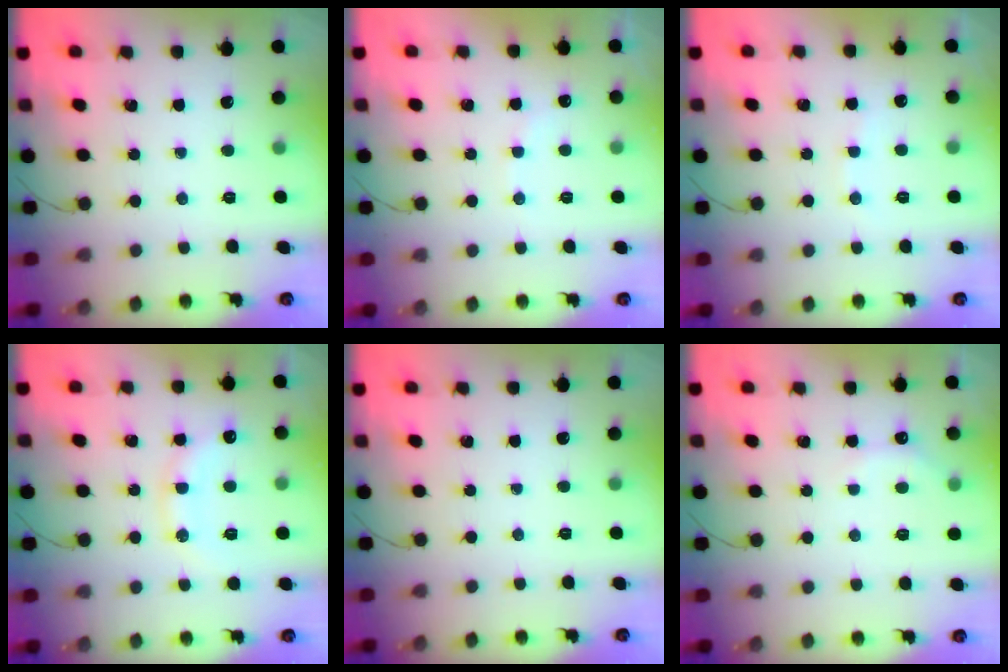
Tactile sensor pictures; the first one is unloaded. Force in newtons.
{"total": 5.5, "press": 5.4, "slide": 0.8}
{"total": 5.9, "press": 5.8, "slide": 1.0}
{"total": 13.2, "press": 13.2, "slide": 0.8}
{"total": 0.0}
{"total": 3.3, "press": 3.2, "slide": 0.8}